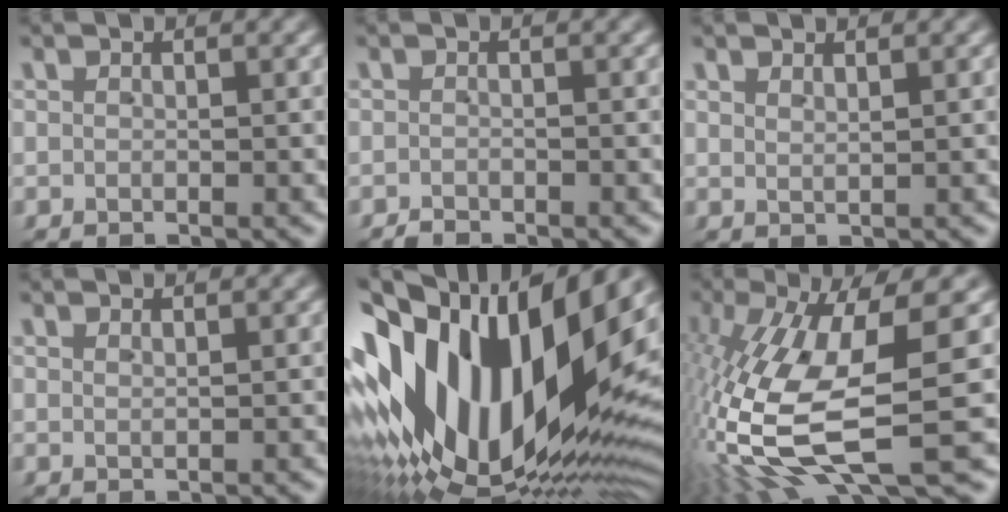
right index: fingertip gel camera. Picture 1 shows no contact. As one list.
[{"total": 1.1, "force": [-1.1, 0.0, -0.2], "torque": [0.006, 0.001, -0.023]}, {"total": 1.2, "force": [1.2, -0.3, 0.2], "torque": [0.000, 0.004, 0.023]}, {"total": 0.6, "force": [0.6, -0.2, 0.2], "torque": [0.001, 0.004, 0.011]}, {"total": 26.5, "force": [1.8, 16.7, 20.5], "torque": [-0.355, -0.003, 0.031]}, {"total": 12.7, "force": [-1.5, 5.9, 11.2], "torque": [-0.254, -0.038, 0.002]}]